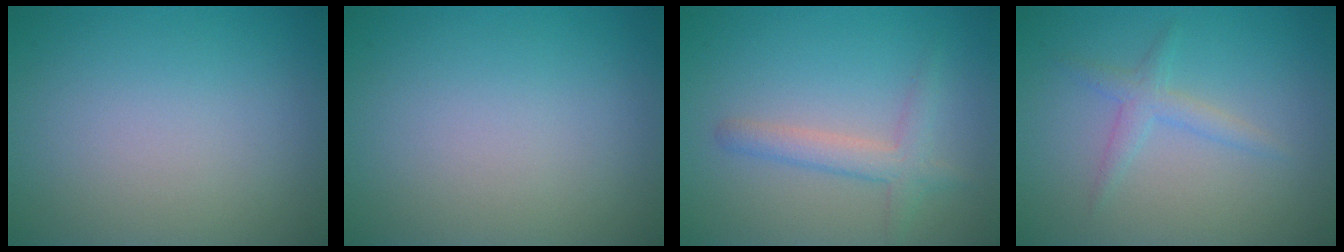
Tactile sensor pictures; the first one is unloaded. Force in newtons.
{"total": 0.0}
{"total": 2.5, "press": 2.5, "slide": 0.2}
{"total": 1.8, "press": 1.8, "slide": 0.0}